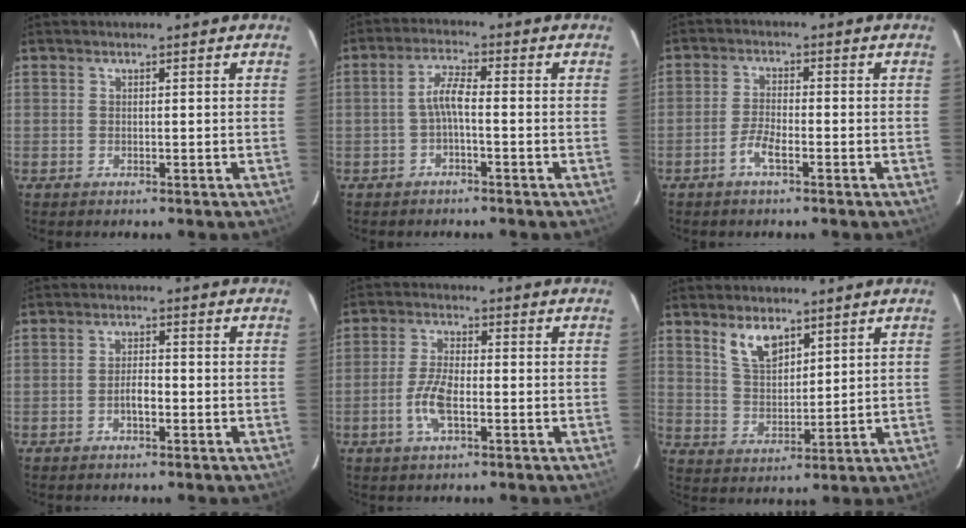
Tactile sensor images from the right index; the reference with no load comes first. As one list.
[{"total": 3.4, "force": [-1.2, 0.5, 3.2], "torque": [-0.067, 0.011, -0.026]}, {"total": 3.5, "force": [-2.2, 0.7, 2.6], "torque": [-0.066, 0.003, -0.044]}, {"total": 2.6, "force": [-1.2, 0.9, 2.1], "torque": [-0.045, 0.005, -0.021]}, {"total": 6.2, "force": [-2.1, 2.2, 5.3], "torque": [-0.114, 0.004, -0.043]}, {"total": 6.9, "force": [4.5, 3.2, 4.1], "torque": [-0.074, 0.004, 0.091]}]